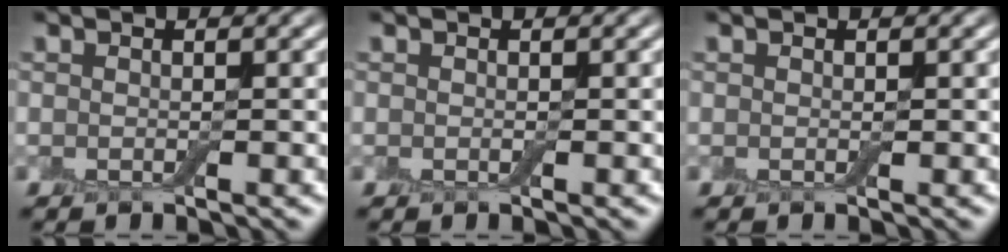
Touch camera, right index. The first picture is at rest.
{"total": 0.0}
{"total": 0.0}